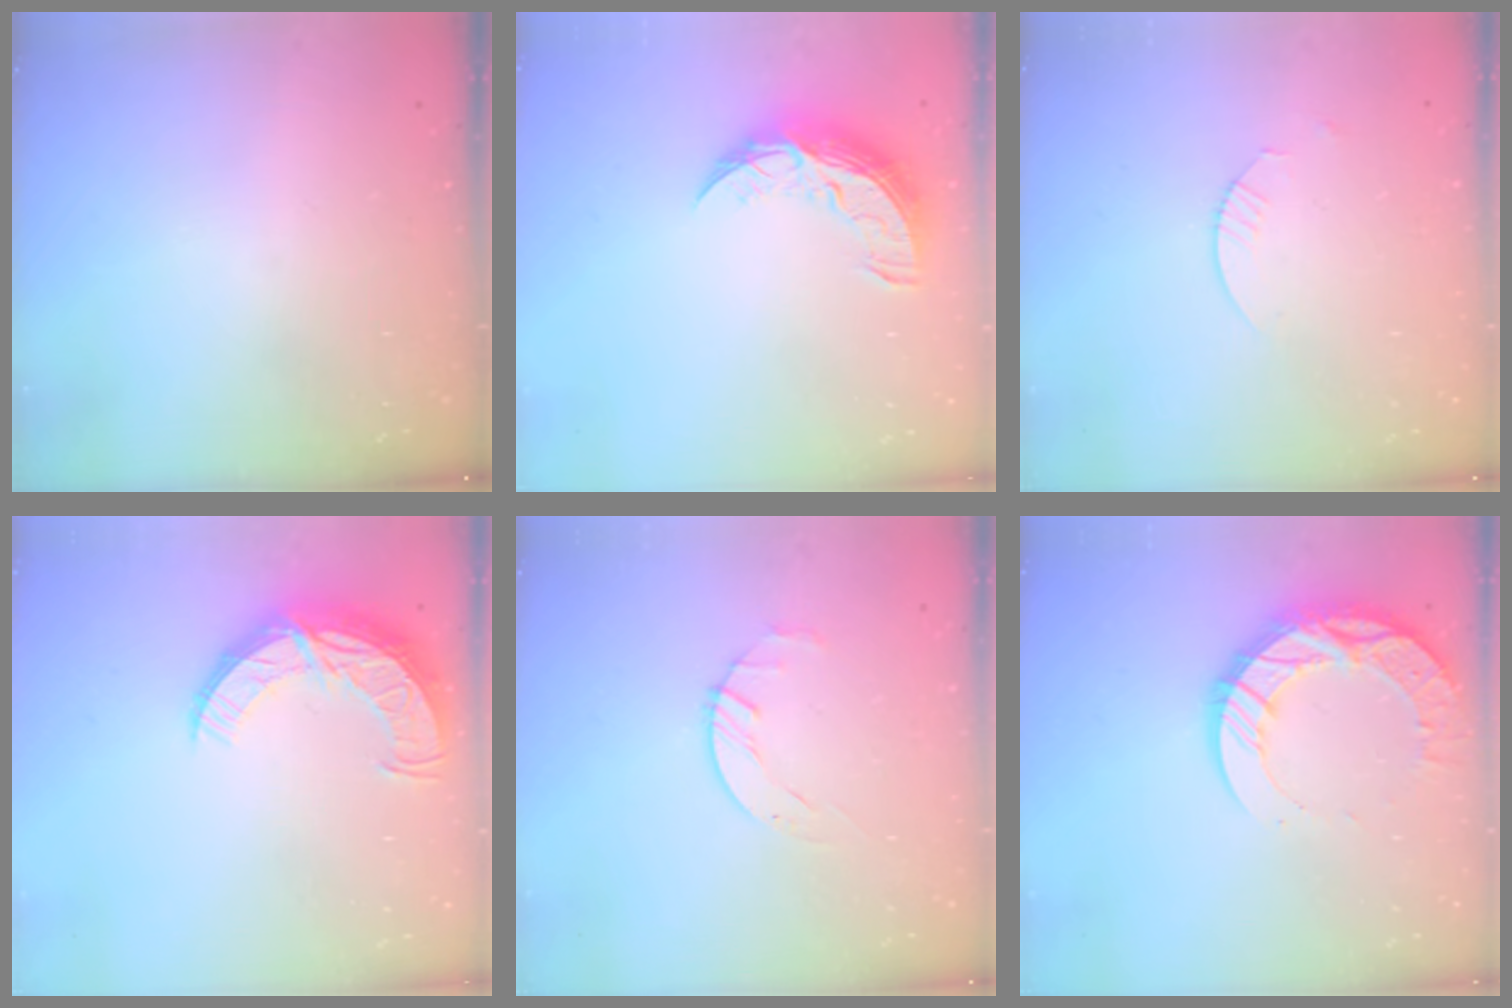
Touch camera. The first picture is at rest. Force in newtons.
{"total": 10.7, "press": 10.6, "slide": 0.6}
{"total": 1.8, "press": 1.8, "slide": 0.2}
{"total": 12.4, "press": 12.4, "slide": 1.0}
{"total": 1.8, "press": 1.7, "slide": 0.3}
{"total": 14.6, "press": 14.5, "slide": 1.1}